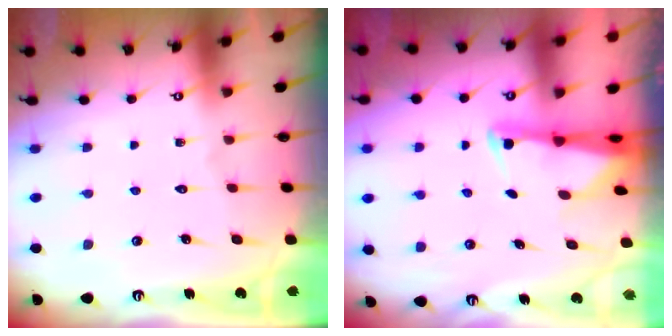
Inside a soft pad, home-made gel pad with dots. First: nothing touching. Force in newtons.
{"total": 2.6, "press": 2.6, "slide": 0.5}